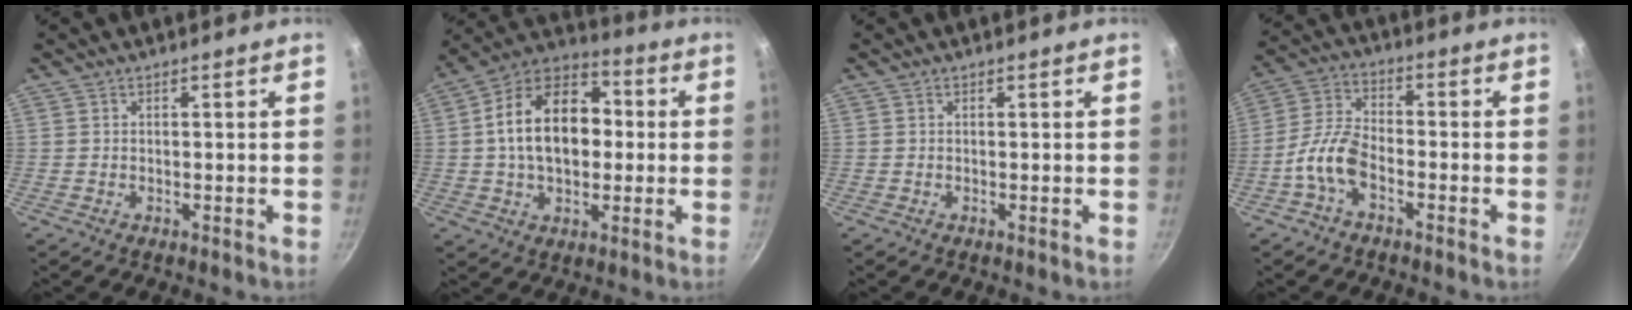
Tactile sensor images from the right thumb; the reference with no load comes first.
{"total": 17.7, "force": [0.8, 12.0, 13.1], "torque": [-0.182, 0.033, -0.003]}
{"total": 0.0}
{"total": 7.6, "force": [-3.6, 3.9, 5.4], "torque": [-0.107, 0.035, -0.080]}